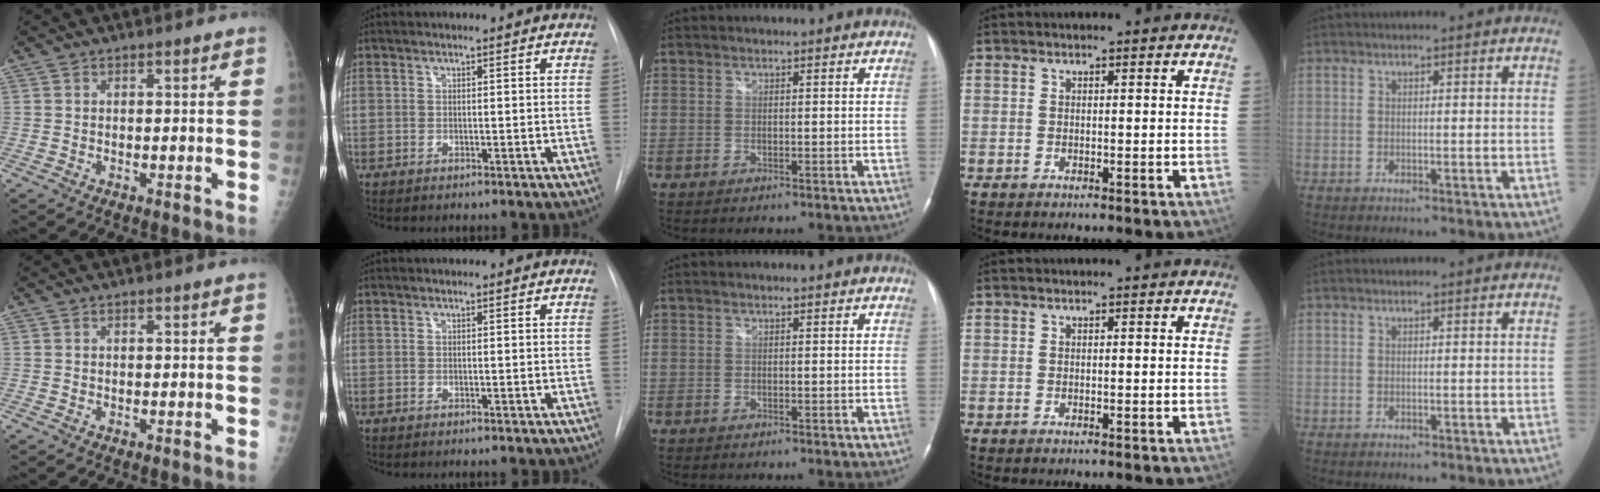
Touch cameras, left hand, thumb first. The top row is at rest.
{}